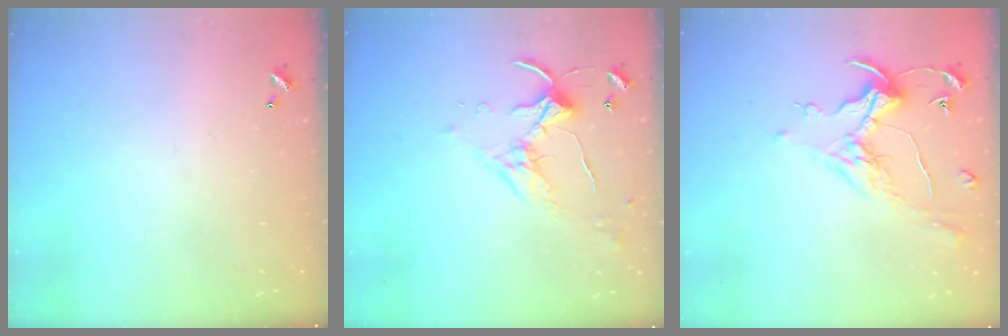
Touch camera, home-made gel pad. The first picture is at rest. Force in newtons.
{"total": 4.6, "press": 4.5, "slide": 0.7}
{"total": 0.8, "press": 0.7, "slide": 0.5}